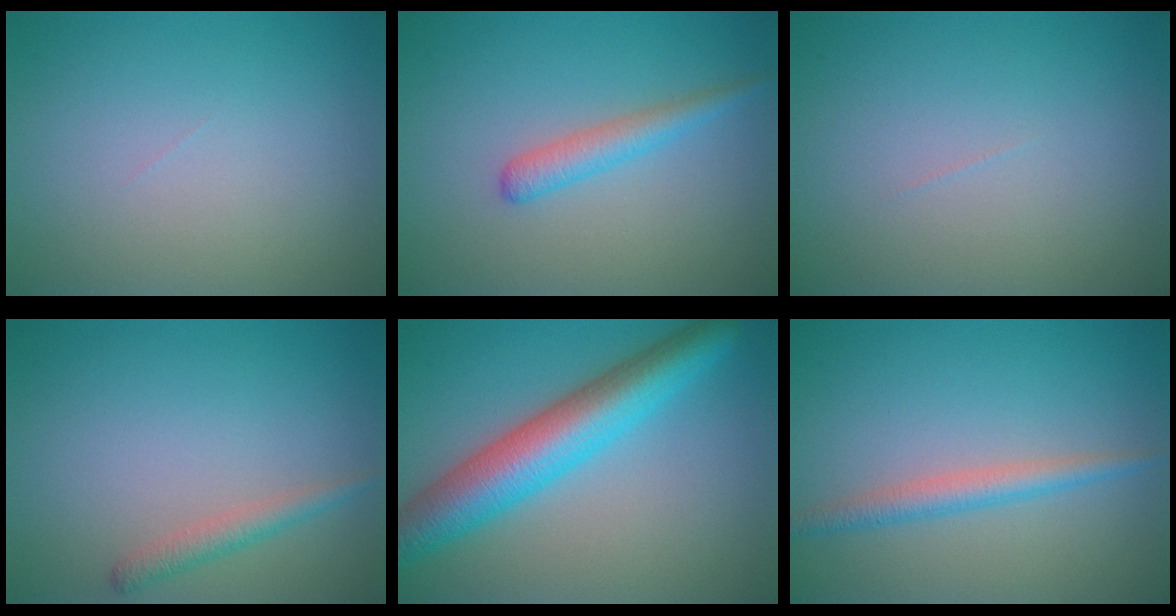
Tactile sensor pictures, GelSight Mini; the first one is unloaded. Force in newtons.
{"total": 2.2, "press": 2.2, "slide": 0.0}
{"total": 0.0}
{"total": 1.7, "press": 1.7, "slide": 0.1}
{"total": 7.7, "press": 7.7, "slide": 0.2}
{"total": 2.3, "press": 2.3, "slide": 0.1}